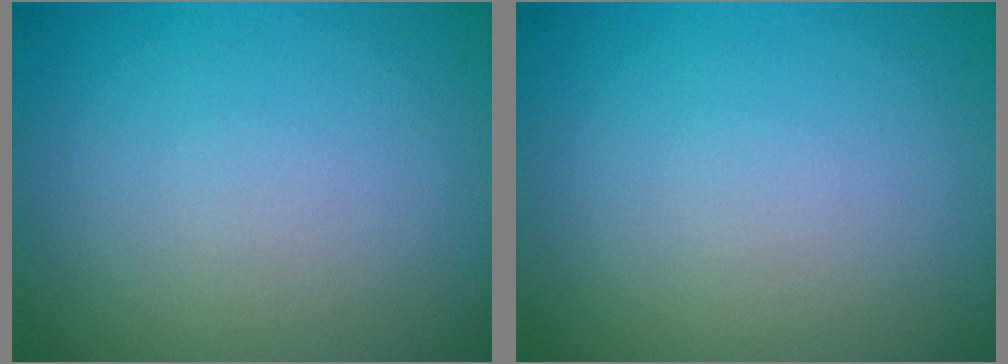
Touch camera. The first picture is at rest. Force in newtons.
{"total": 0.0}